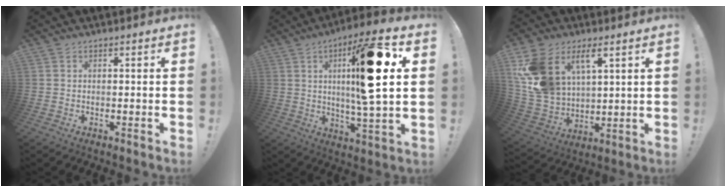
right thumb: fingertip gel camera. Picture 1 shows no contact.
{"total": 19.2, "force": [4.4, 3.4, 18.4], "torque": [-0.292, -0.008, 0.045]}
{"total": 15.1, "force": [7.7, 9.7, 8.6], "torque": [-0.188, -0.041, 0.149]}